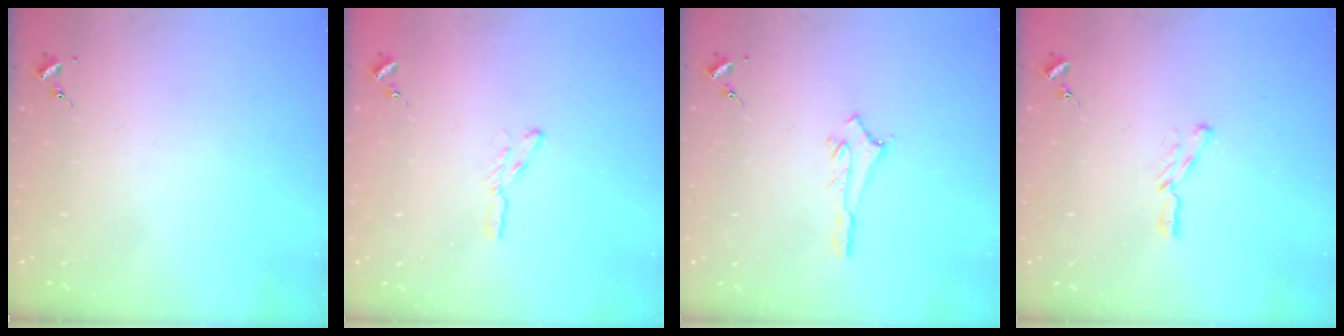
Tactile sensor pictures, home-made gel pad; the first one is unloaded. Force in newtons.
{"total": 4.3, "press": 4.2, "slide": 0.4}
{"total": 2.9, "press": 2.8, "slide": 0.4}
{"total": 4.7, "press": 4.7, "slide": 0.3}